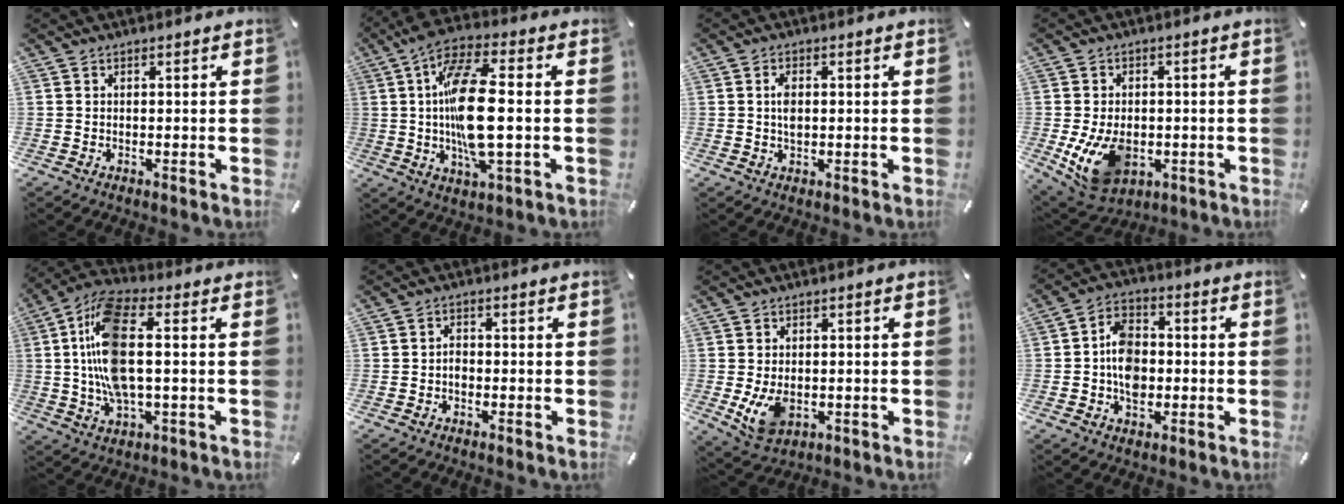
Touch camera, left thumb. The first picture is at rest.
{"total": 16.9, "force": [0.0, 5.5, 16.0], "torque": [-0.312, -0.010, -0.007]}
{"total": 3.1, "force": [0.3, 1.7, 2.6], "torque": [-0.047, 0.002, 0.003]}
{"total": 11.8, "force": [-2.5, 8.4, 7.9], "torque": [-0.148, -0.002, -0.039]}
{"total": 14.8, "force": [0.9, 6.5, 13.3], "torque": [-0.293, -0.008, 0.010]}
{"total": 2.0, "force": [-0.6, 1.4, 1.3], "torque": [-0.026, 0.005, -0.012]}
{"total": 6.3, "force": [-0.8, 4.5, 4.3], "torque": [-0.083, -0.005, -0.015]}
{"total": 9.0, "force": [-1.4, 6.8, 5.6], "torque": [-0.106, 0.011, -0.025]}